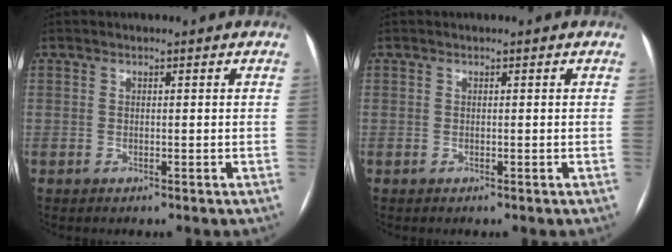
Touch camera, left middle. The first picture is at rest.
{"total": 0.0}